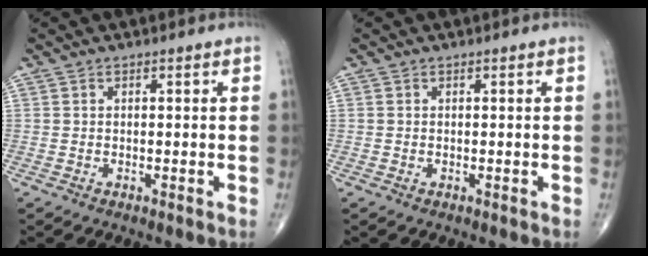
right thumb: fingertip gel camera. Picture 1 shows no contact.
{"total": 0.0}